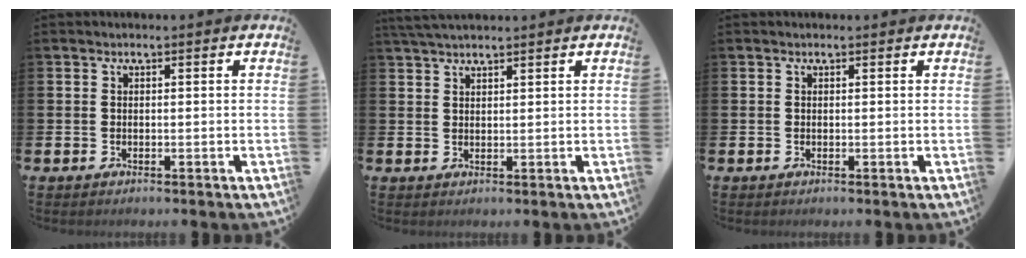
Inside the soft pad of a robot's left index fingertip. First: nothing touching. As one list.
[{"total": 3.0, "force": [2.8, 0.6, 1.0], "torque": [-0.018, -0.005, 0.050]}, {"total": 0.0}]